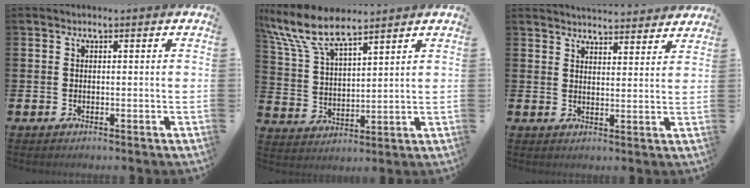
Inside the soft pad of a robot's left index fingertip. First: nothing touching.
{"total": 9.3, "force": [7.9, 2.5, 4.3], "torque": [-0.118, -0.028, 0.144]}
{"total": 4.5, "force": [4.5, 0.4, 0.0], "torque": [-0.009, -0.027, 0.084]}